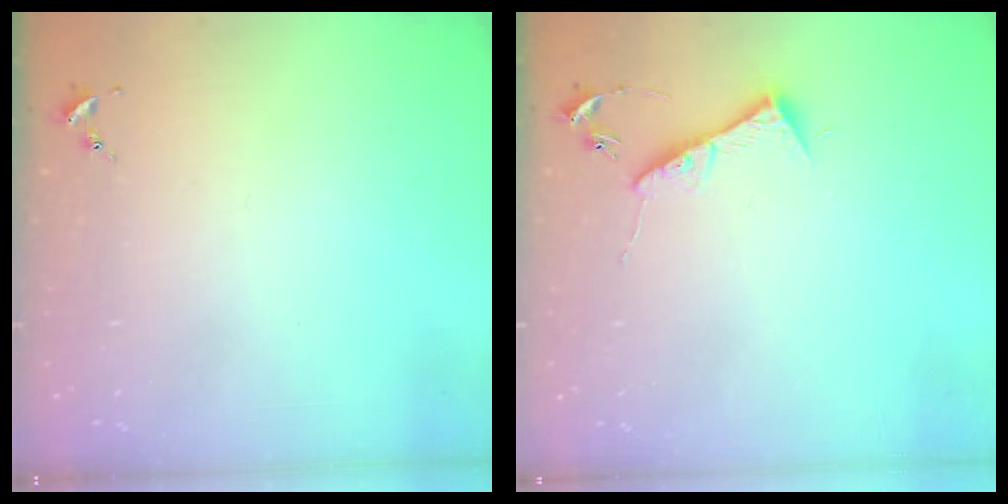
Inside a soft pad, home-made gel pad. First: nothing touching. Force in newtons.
{"total": 6.8, "press": 6.8, "slide": 0.6}